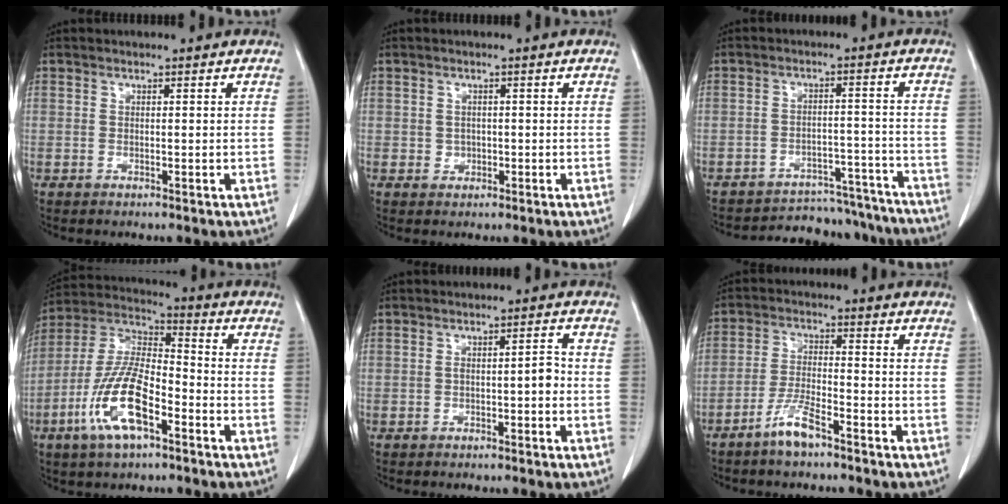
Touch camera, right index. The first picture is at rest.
{"total": 1.9, "force": [-0.3, 1.9, 0.4], "torque": [-0.002, 0.005, -0.002]}
{"total": 16.1, "force": [-15.4, 4.5, 2.0], "torque": [-0.020, 0.028, -0.189]}
{"total": 13.6, "force": [-5.9, 4.3, 11.5], "torque": [-0.242, 0.001, -0.113]}
{"total": 2.3, "force": [-0.7, 0.6, 2.1], "torque": [-0.026, 0.008, -0.010]}
{"total": 5.5, "force": [-4.1, 0.7, 3.5], "torque": [-0.077, -0.005, -0.081]}